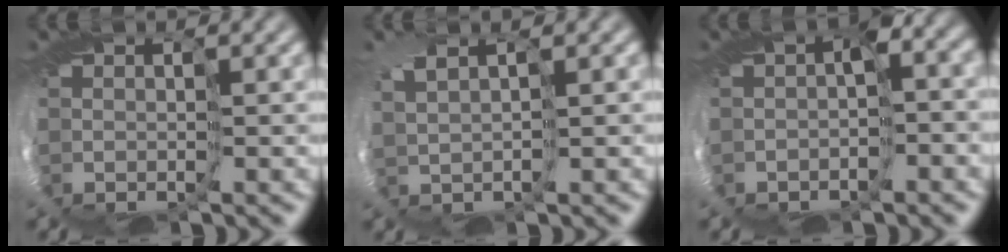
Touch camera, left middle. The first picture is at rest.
{"total": 1.7, "force": [1.1, 0.5, 1.2], "torque": [-0.041, 0.013, 0.024]}
{"total": 3.7, "force": [-0.6, 2.1, 3.0], "torque": [-0.058, -0.010, -0.004]}